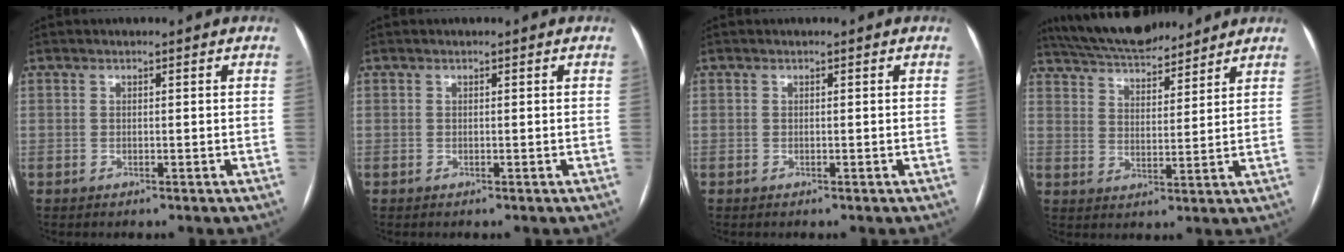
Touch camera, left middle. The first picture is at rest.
{"total": 0.0}
{"total": 0.0}
{"total": 13.3, "force": [12.1, 2.7, 4.9], "torque": [-0.088, 0.024, 0.202]}